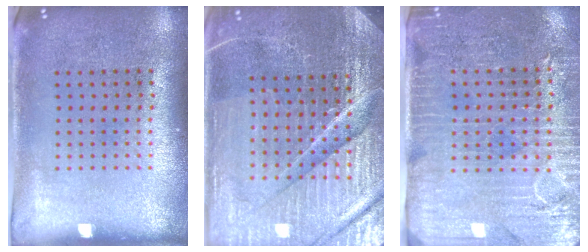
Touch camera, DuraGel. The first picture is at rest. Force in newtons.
{"total": 5.8, "press": 5.3, "slide": 2.4}
{"total": 3.6, "press": 3.3, "slide": 1.6}